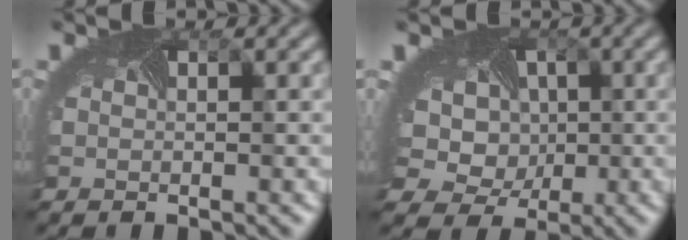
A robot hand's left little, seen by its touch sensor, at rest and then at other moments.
{"total": 11.2, "force": [1.6, 9.3, 6.2], "torque": [-0.096, 0.011, -0.015]}